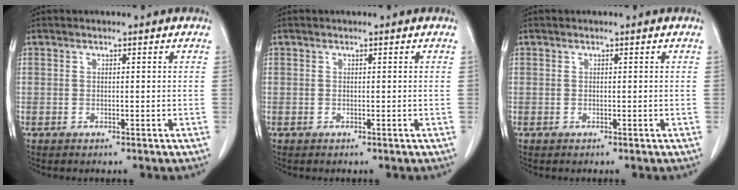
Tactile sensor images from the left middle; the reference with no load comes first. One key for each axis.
{"total": 0.0}
{"total": 0.0}